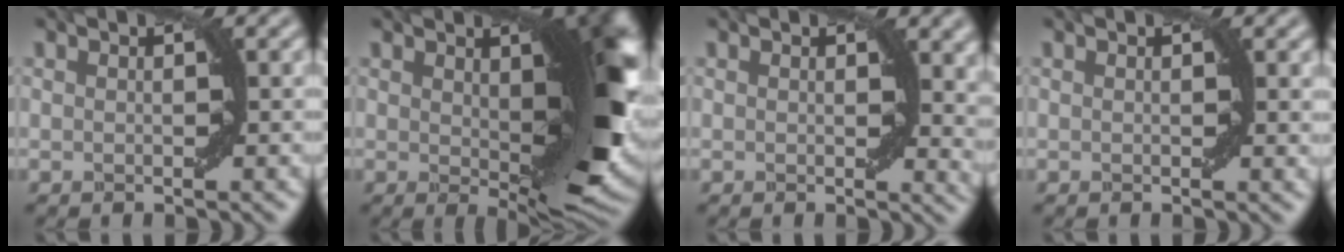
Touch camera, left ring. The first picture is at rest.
{"total": 11.0, "force": [1.5, 4.6, 10.0], "torque": [-0.123, -0.012, 0.027]}
{"total": 3.1, "force": [1.0, 1.7, 2.5], "torque": [-0.019, -0.007, 0.015]}
{"total": 0.7, "force": [0.4, 0.2, 0.5], "torque": [-0.003, -0.005, 0.006]}